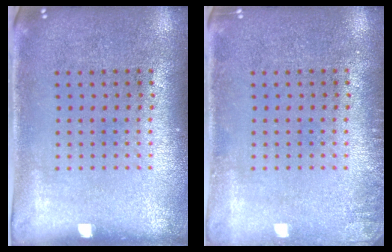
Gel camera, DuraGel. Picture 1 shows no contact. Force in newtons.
{"total": 1.1, "press": 1.1, "slide": 0.2}